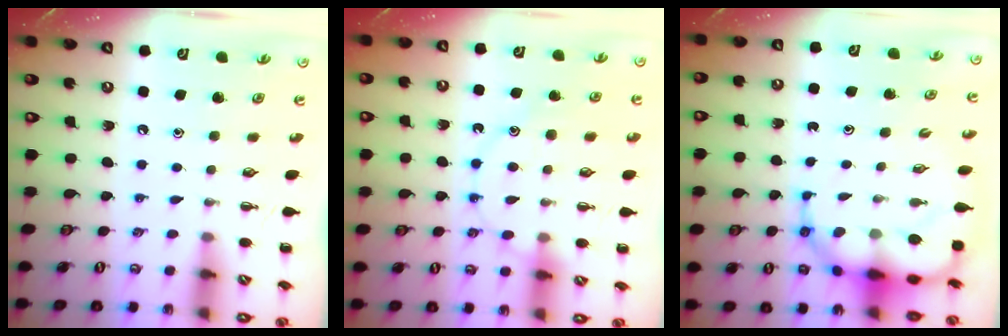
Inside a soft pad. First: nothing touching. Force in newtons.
{"total": 12.0, "press": 12.0, "slide": 0.9}
{"total": 10.6, "press": 10.2, "slide": 3.0}